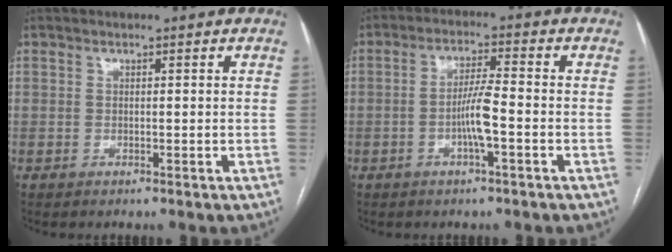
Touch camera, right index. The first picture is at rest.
{"total": 5.3, "force": [-1.7, 0.2, 5.1], "torque": [-0.103, 0.005, -0.031]}